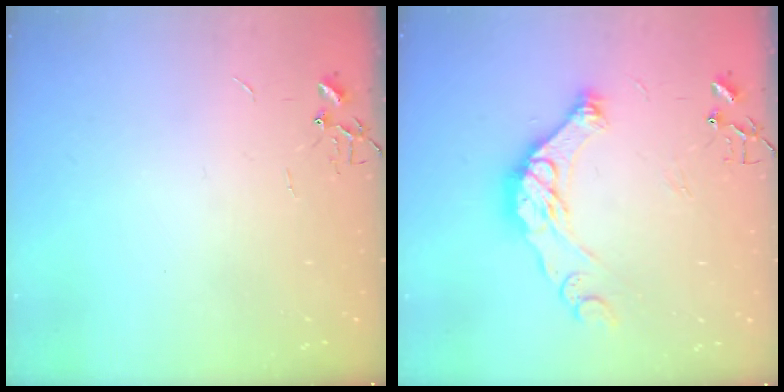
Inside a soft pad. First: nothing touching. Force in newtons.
{"total": 15.1, "press": 15.0, "slide": 1.8}